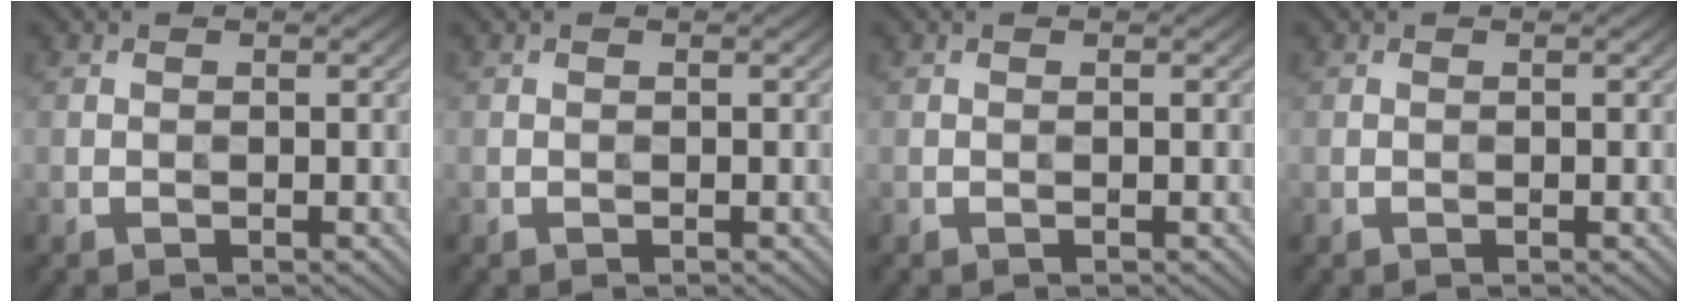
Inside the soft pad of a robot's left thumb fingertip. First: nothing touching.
{"total": 0.0}
{"total": 0.0}
{"total": 0.0}